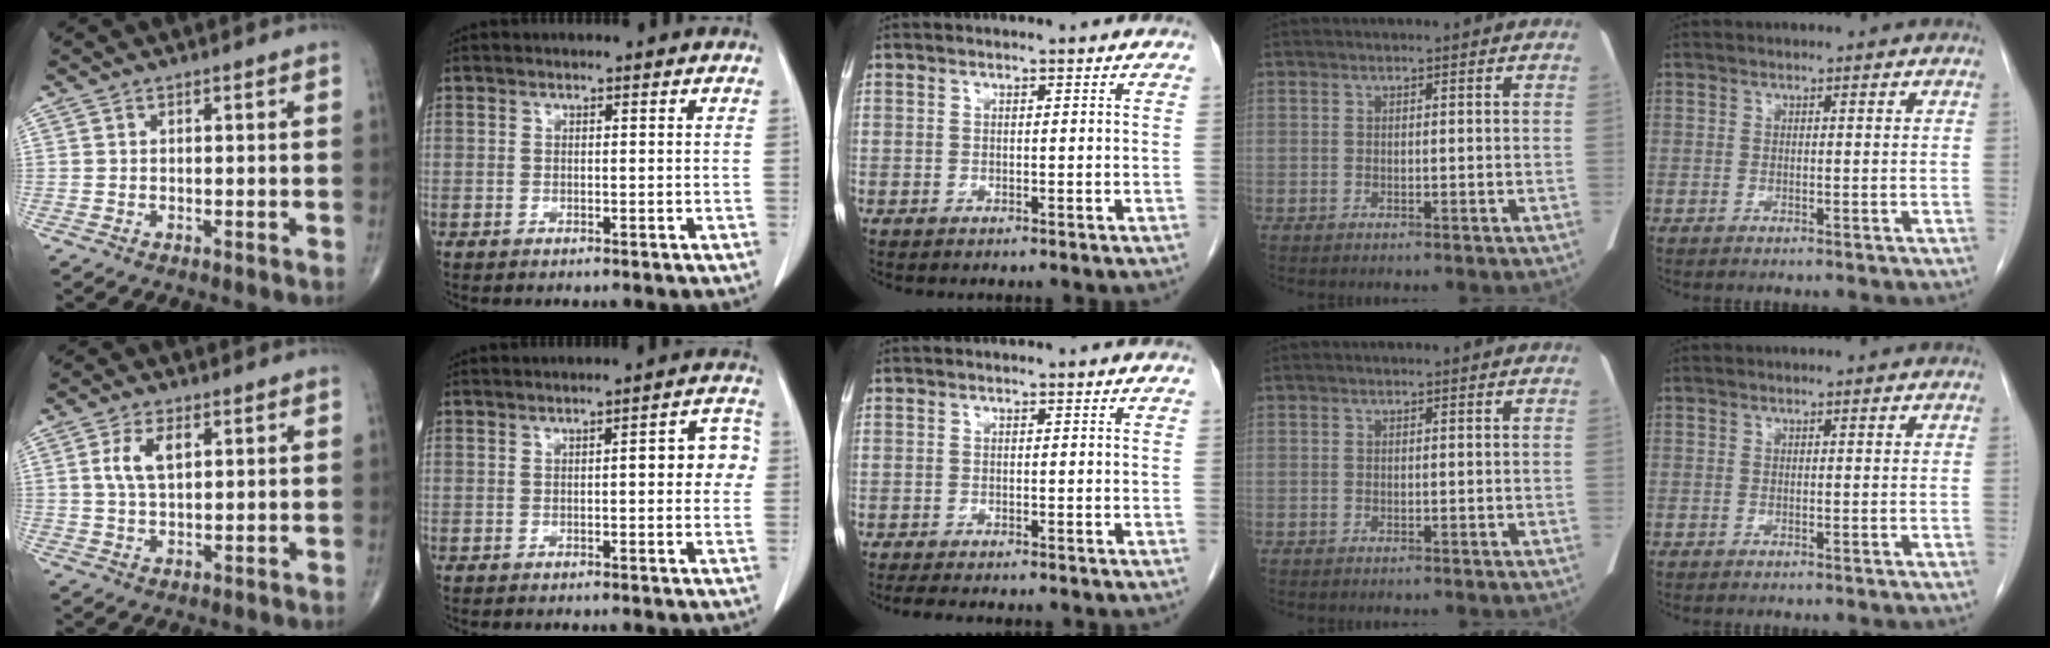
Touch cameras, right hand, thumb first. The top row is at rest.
{"thumb": {"total": 5.6, "force": [1.7, 2.7, 4.5], "torque": [-0.092, 0.002, 0.034]}, "index": {"total": 5.5, "force": [0.2, 1.6, 5.3], "torque": [-0.059, 0.020, -0.002]}, "middle": {"total": 4.5, "force": [-3.8, 0.9, 2.2], "torque": [-0.027, -0.008, -0.050]}}